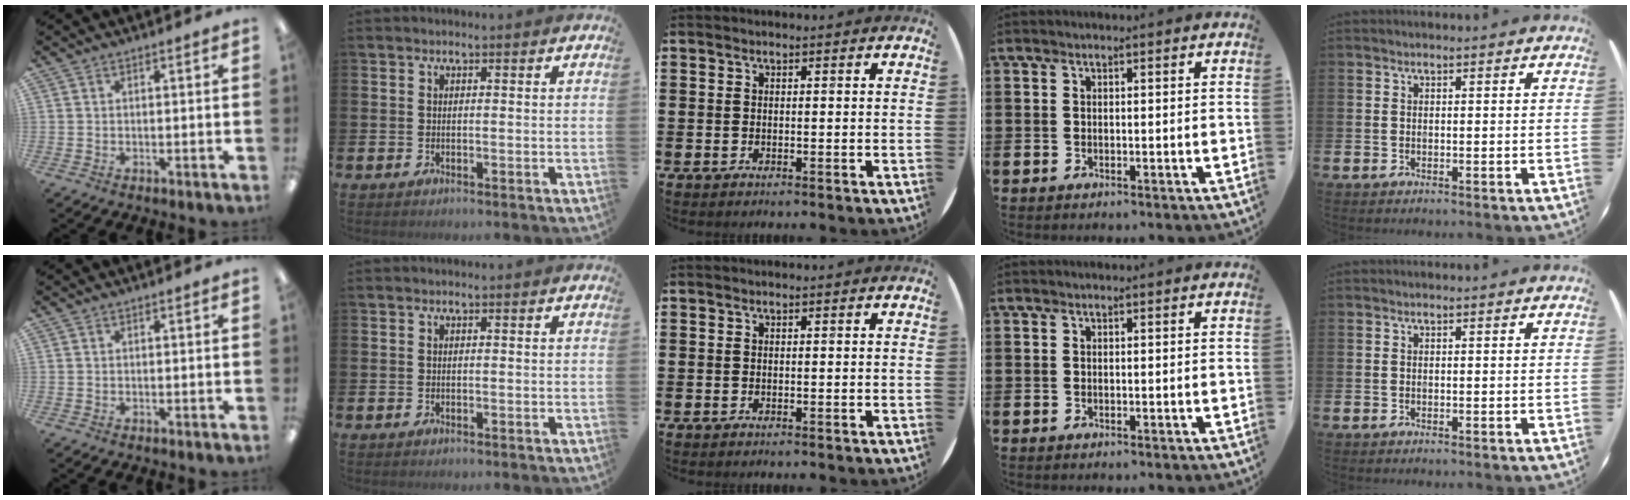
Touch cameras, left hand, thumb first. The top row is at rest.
{}